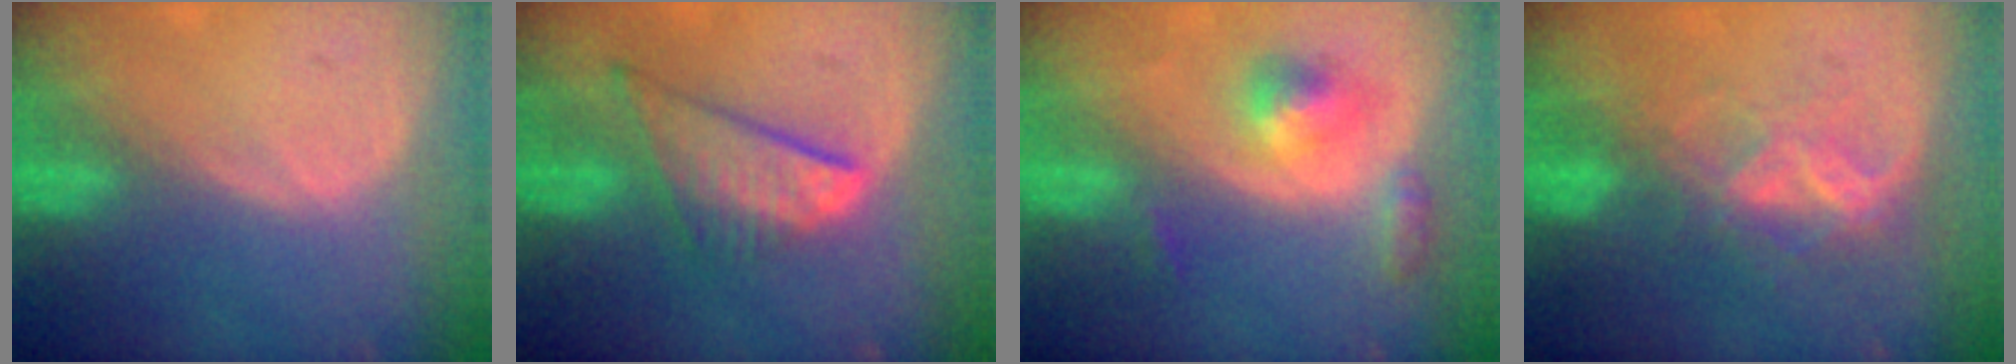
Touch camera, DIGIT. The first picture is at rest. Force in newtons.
{"total": 8.3, "press": 7.1, "slide": 4.4}
{"total": 5.1, "press": 4.8, "slide": 1.7}
{"total": 6.8, "press": 5.9, "slide": 3.4}